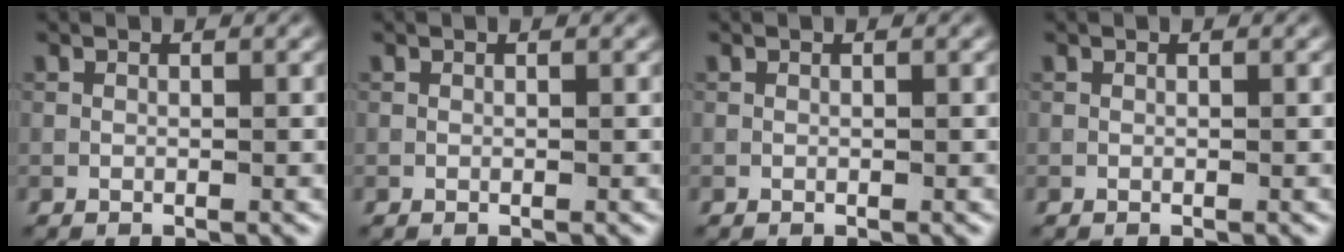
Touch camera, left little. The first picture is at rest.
{"total": 0.0}
{"total": 0.0}
{"total": 0.0}